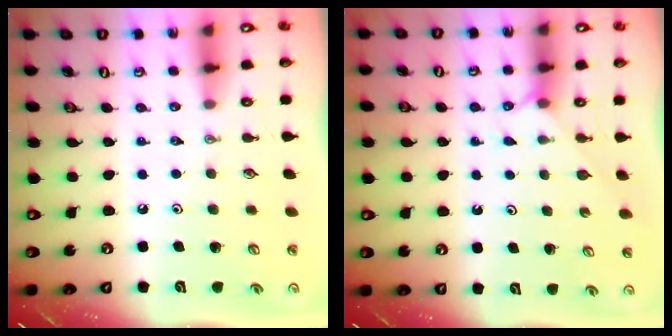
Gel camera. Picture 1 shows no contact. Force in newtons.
{"total": 3.5, "press": 3.5, "slide": 0.4}